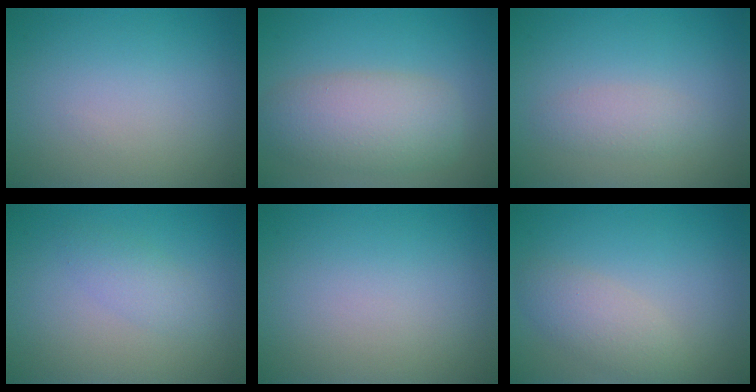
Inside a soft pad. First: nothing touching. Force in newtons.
{"total": 5.1, "press": 5.1, "slide": 0.6}
{"total": 1.6, "press": 1.6, "slide": 0.2}
{"total": 1.7, "press": 1.7, "slide": 0.0}
{"total": 0.0}
{"total": 2.8, "press": 2.8, "slide": 0.2}